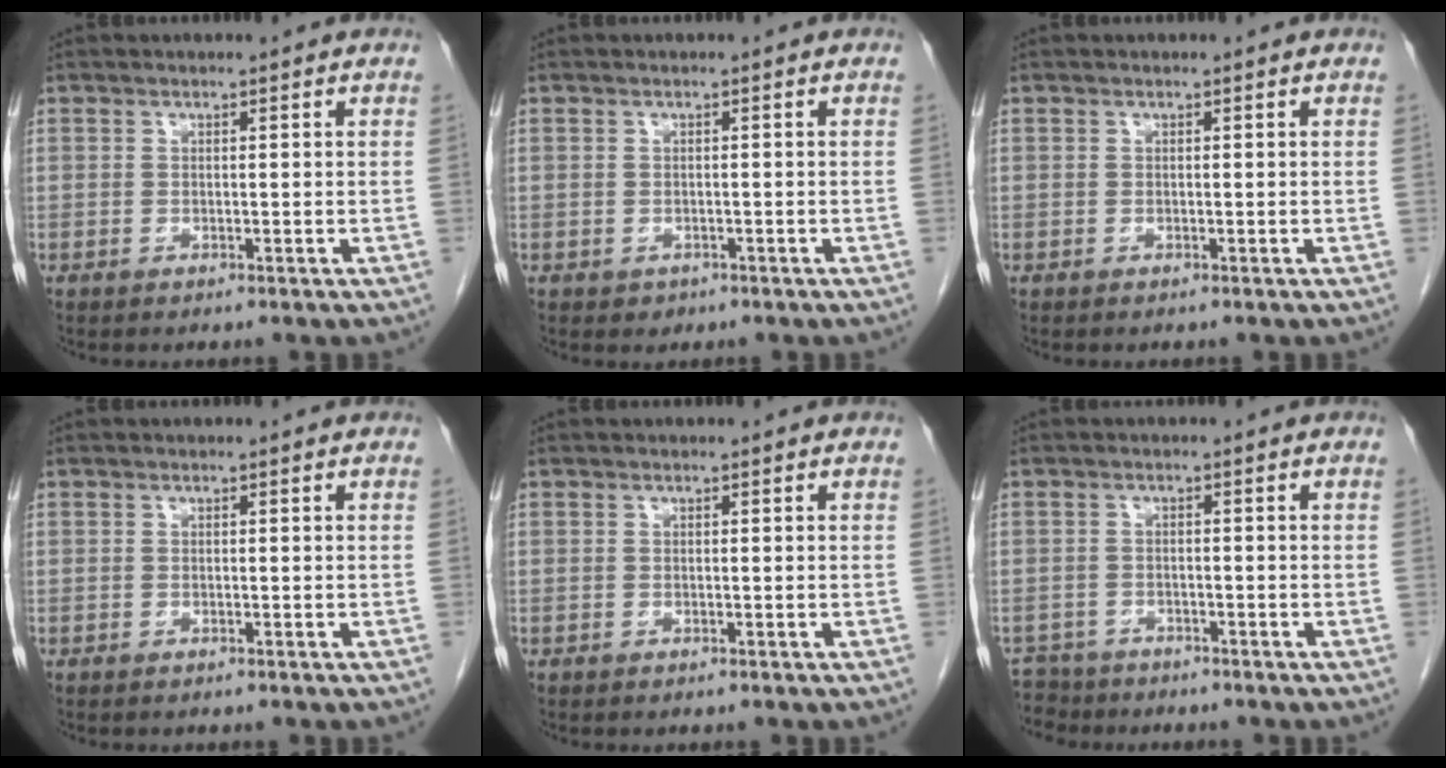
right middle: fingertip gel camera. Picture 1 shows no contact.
{"total": 1.1, "force": [-0.6, 0.9, 0.2], "torque": [-0.005, 0.002, -0.003]}
{"total": 0.0}
{"total": 0.0}
{"total": 0.0}
{"total": 4.4, "force": [-4.0, 1.8, -0.7], "torque": [0.013, -0.006, -0.073]}